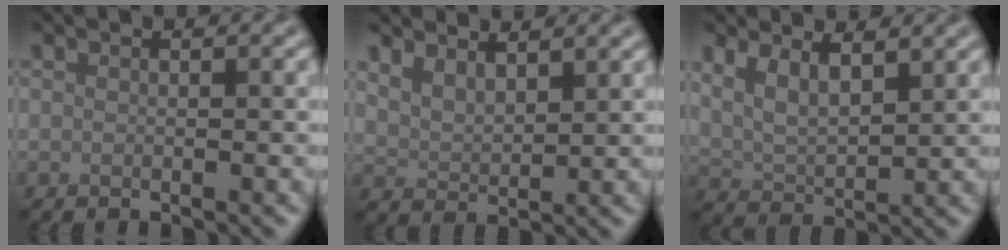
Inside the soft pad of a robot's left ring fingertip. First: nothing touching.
{"total": 3.3, "force": [2.7, 1.2, 1.2], "torque": [-0.031, 0.001, 0.049]}
{"total": 4.0, "force": [2.2, 1.9, 2.8], "torque": [-0.064, -0.005, 0.045]}